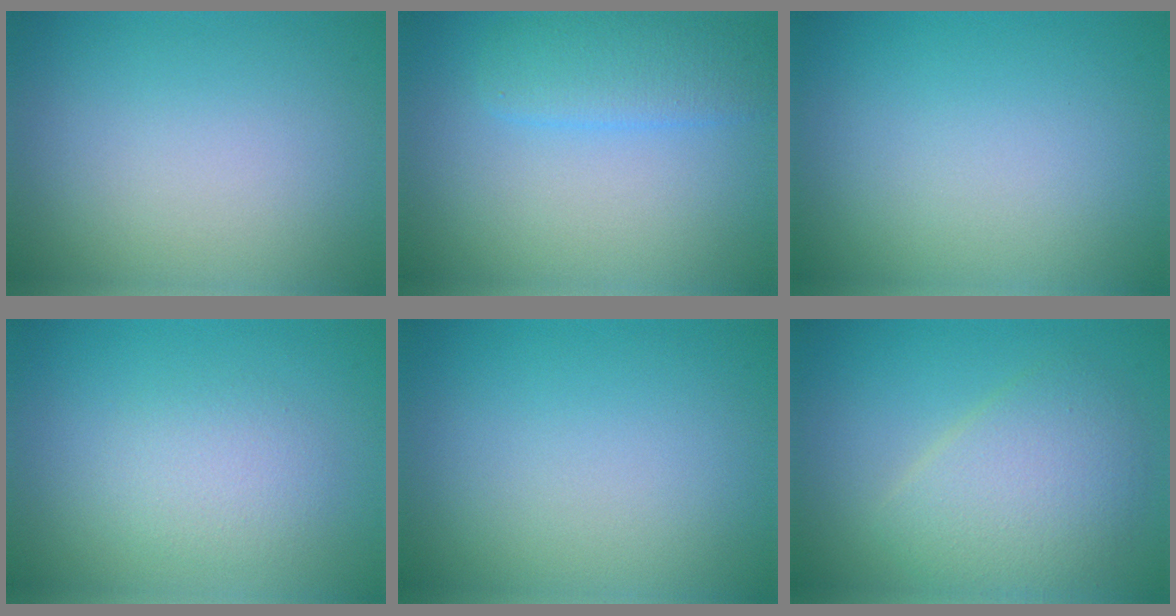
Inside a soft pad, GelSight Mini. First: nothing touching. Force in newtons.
{"total": 3.2, "press": 3.2, "slide": 0.1}
{"total": 0.0}
{"total": 2.3, "press": 2.3, "slide": 0.1}
{"total": 0.0}
{"total": 4.8, "press": 4.8, "slide": 0.1}